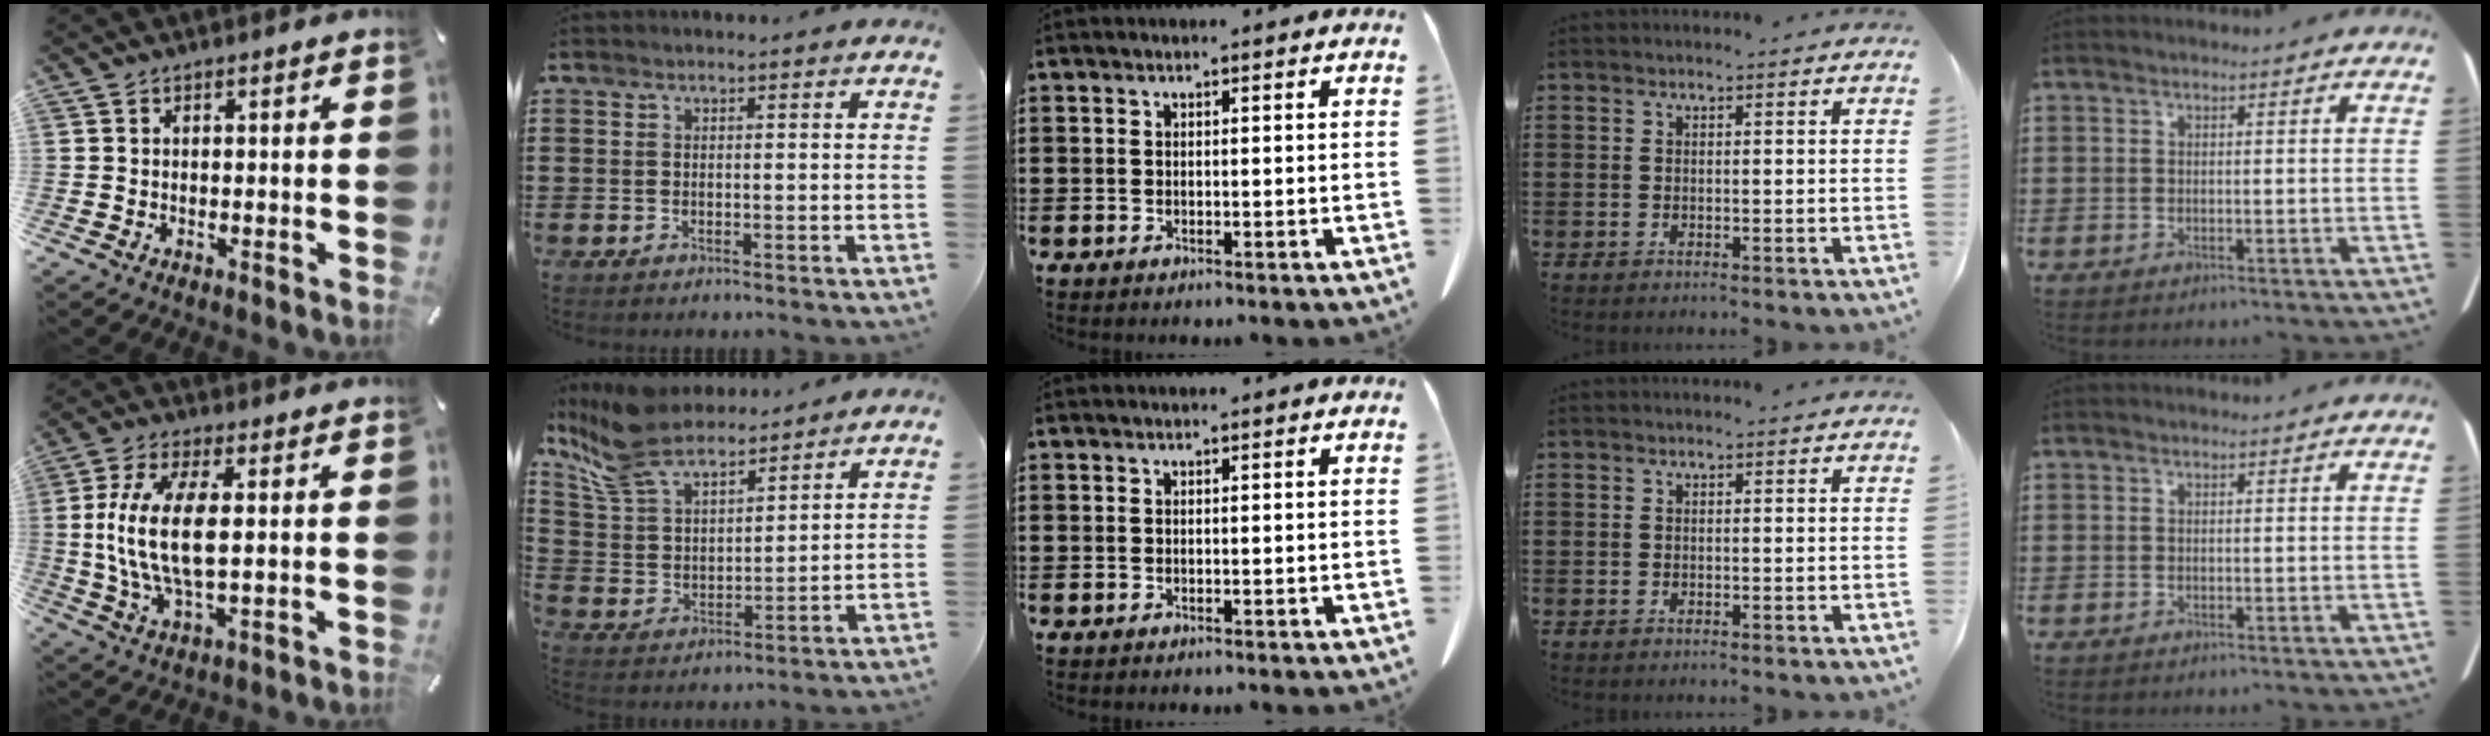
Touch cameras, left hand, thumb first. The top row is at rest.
{"thumb": {"total": 13.3, "force": [1.2, 5.5, 12.1], "torque": [-0.270, -0.013, 0.017]}, "index": {"total": 10.0, "force": [8.8, 3.0, 3.7], "torque": [-0.107, -0.032, 0.166]}}